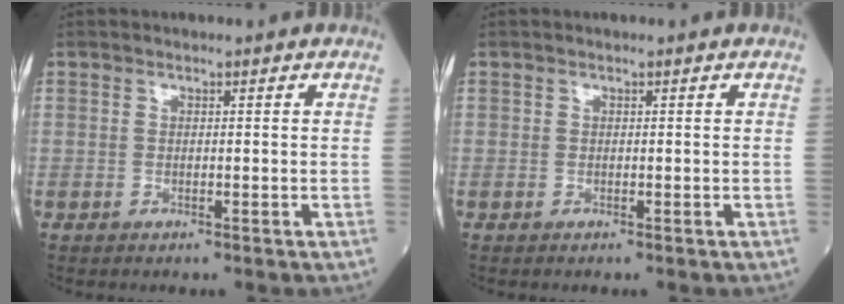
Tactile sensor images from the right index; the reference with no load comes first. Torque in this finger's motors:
{"motor_torque": [0.08, 0.03, -0.07, -0.01]}